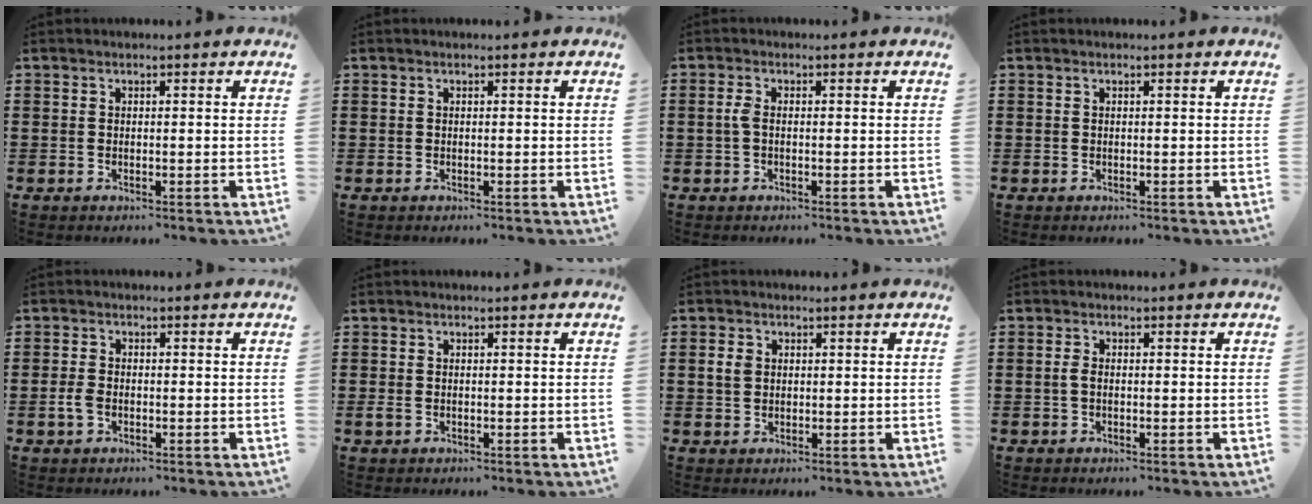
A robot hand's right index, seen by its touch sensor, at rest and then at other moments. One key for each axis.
{"total": 0.0}
{"total": 1.9, "fx": -0.2, "fy": 0.7, "fz": 1.7, "tx": -0.048, "ty": -0.006, "tz": -0.009}
{"total": 0.0}
{"total": 2.3, "fx": -0.8, "fy": 1.2, "fz": 1.8, "tx": -0.051, "ty": -0.008, "tz": -0.017}
{"total": 0.8, "fx": -0.3, "fy": 0.5, "fz": 0.6, "tx": -0.021, "ty": -0.003, "tz": -0.008}
{"total": 1.9, "fx": 0.4, "fy": 1.5, "fz": 1.2, "tx": -0.027, "ty": 0.007, "tz": 0.007}
{"total": 1.3, "fx": -0.2, "fy": 0.6, "fz": 1.1, "tx": -0.038, "ty": -0.006, "tz": -0.009}